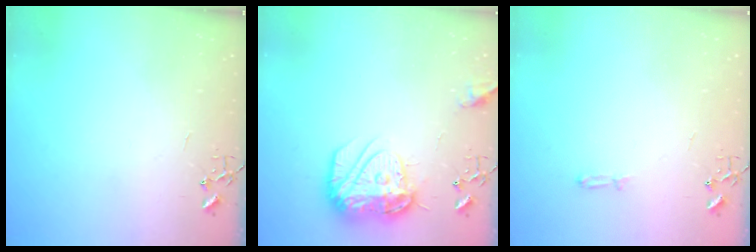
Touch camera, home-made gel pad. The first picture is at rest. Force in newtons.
{"total": 15.5, "press": 15.4, "slide": 1.4}
{"total": 3.0, "press": 2.9, "slide": 0.5}